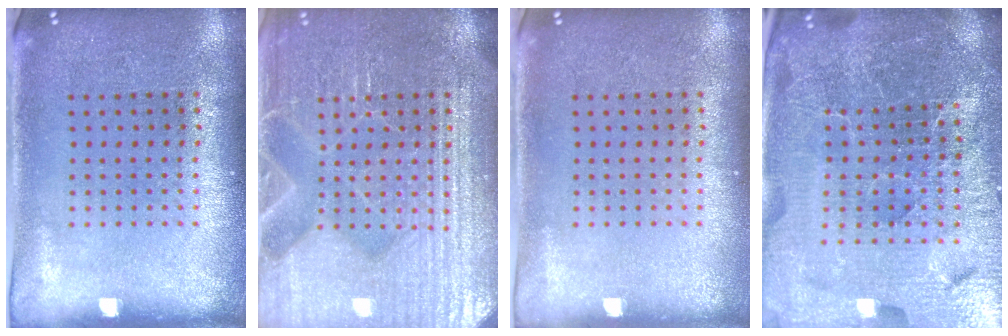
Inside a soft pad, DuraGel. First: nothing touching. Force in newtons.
{"total": 7.1, "press": 7.0, "slide": 1.1}
{"total": 0.0}
{"total": 6.3, "press": 5.6, "slide": 2.9}